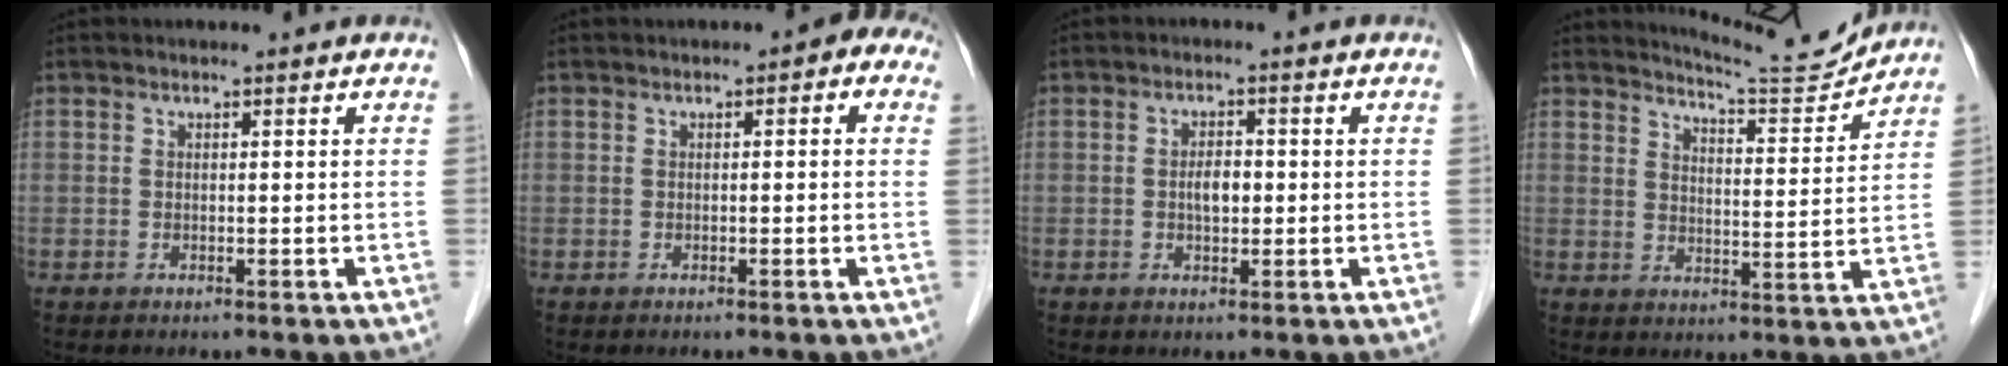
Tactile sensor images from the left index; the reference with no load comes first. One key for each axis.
{"total": 3.0, "fx": 0.7, "fy": 1.3, "fz": 2.6, "tx": -0.019, "ty": 0.018, "tz": -0.003}
{"total": 2.8, "fx": -0.2, "fy": 1.4, "fz": 2.4, "tx": -0.044, "ty": 0.005, "tz": -0.003}
{"total": 8.5, "fx": 8.4, "fy": -1.0, "fz": 0.3, "tx": -0.020, "ty": -0.020, "tz": 0.125}